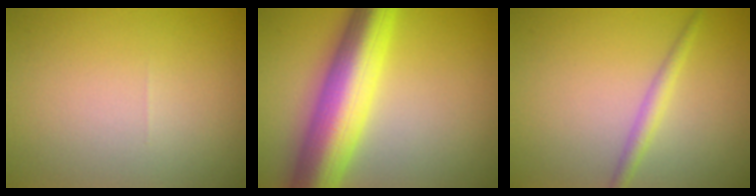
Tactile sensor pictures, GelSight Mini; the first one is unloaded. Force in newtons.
{"total": 10.2, "press": 10.2, "slide": 0.3}
{"total": 1.7, "press": 1.7, "slide": 0.0}